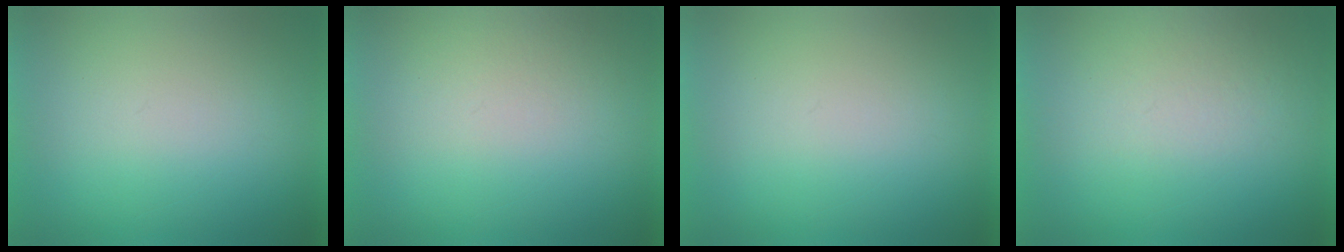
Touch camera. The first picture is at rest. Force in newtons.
{"total": 1.9}
{"total": 0.0}
{"total": 4.8}